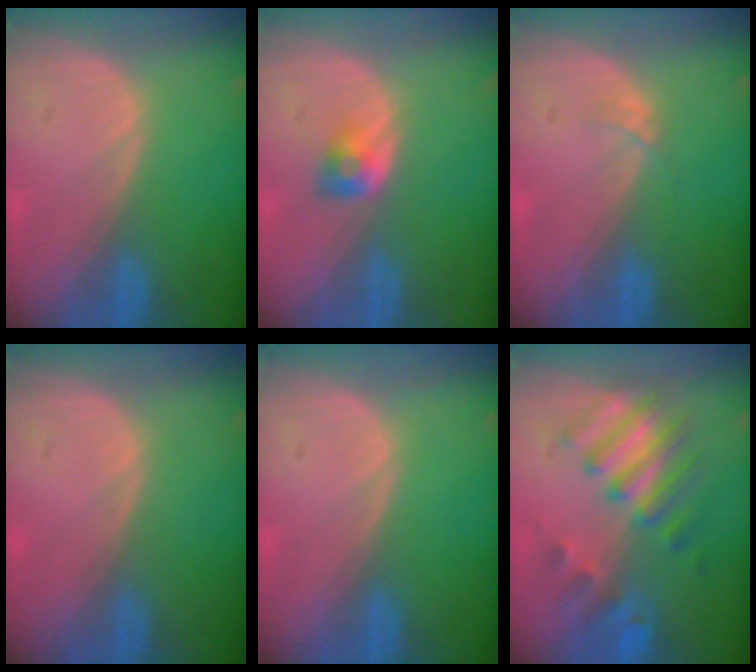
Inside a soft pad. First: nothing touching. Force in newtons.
{"total": 2.7, "press": 2.4, "slide": 1.2}
{"total": 0.9, "press": 0.9, "slide": 0.1}
{"total": 0.0}
{"total": 0.0}
{"total": 7.9, "press": 7.7, "slide": 1.8}